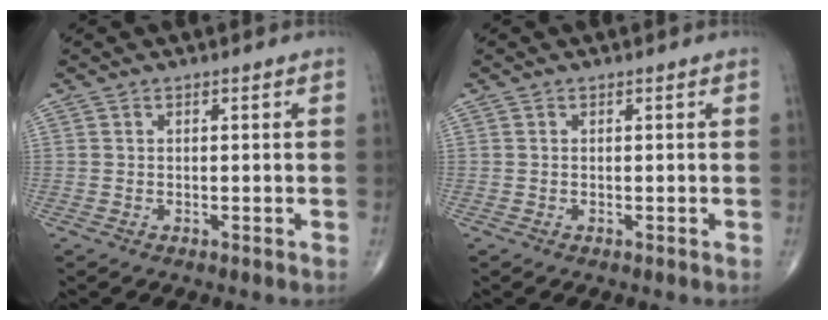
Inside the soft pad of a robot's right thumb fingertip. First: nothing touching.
{"total": 0.0}